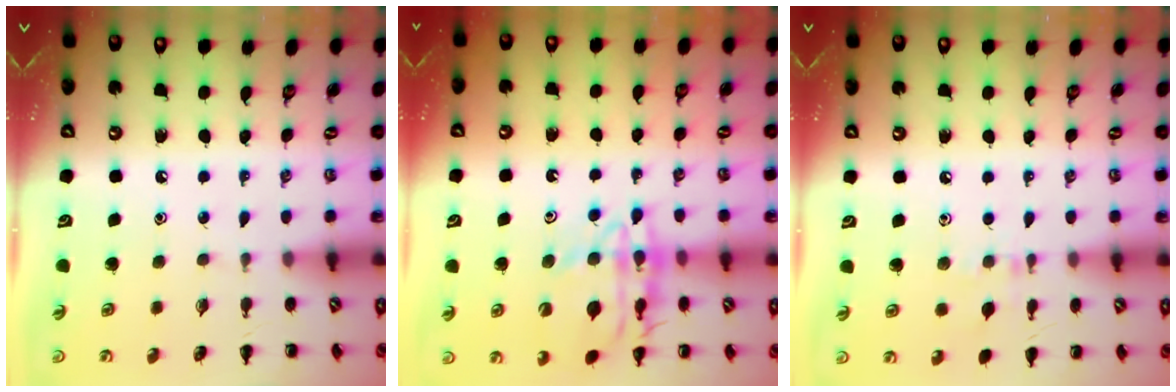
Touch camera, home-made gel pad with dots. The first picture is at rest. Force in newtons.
{"total": 15.6, "press": 15.5, "slide": 2.2}
{"total": 5.9, "press": 5.8, "slide": 1.2}